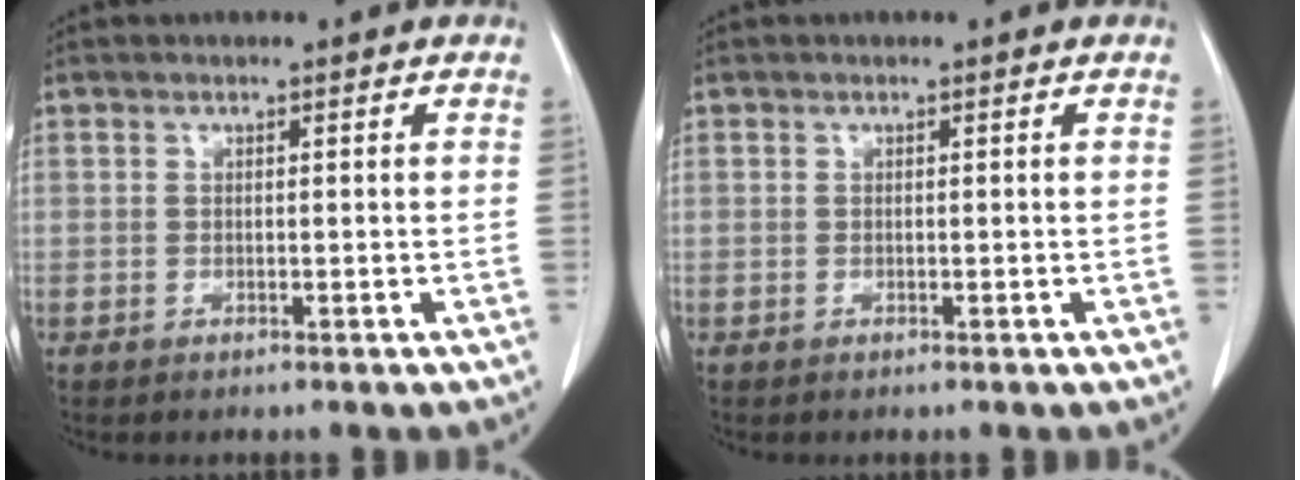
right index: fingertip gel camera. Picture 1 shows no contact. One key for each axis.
{"total": 0.0}